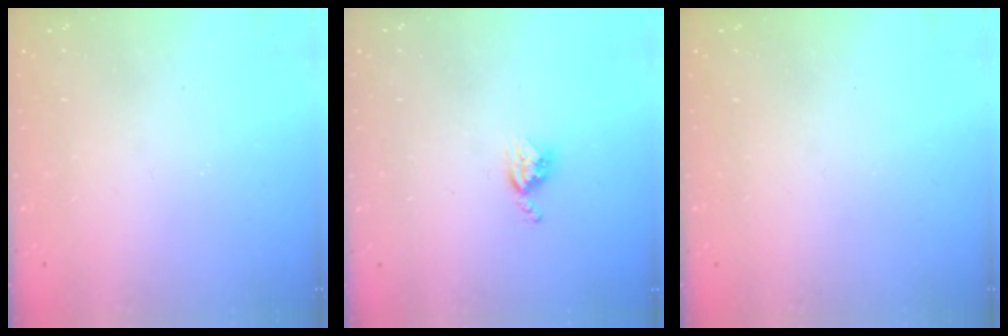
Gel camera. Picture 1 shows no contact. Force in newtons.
{"total": 4.4, "press": 4.3, "slide": 0.5}
{"total": 0.0}